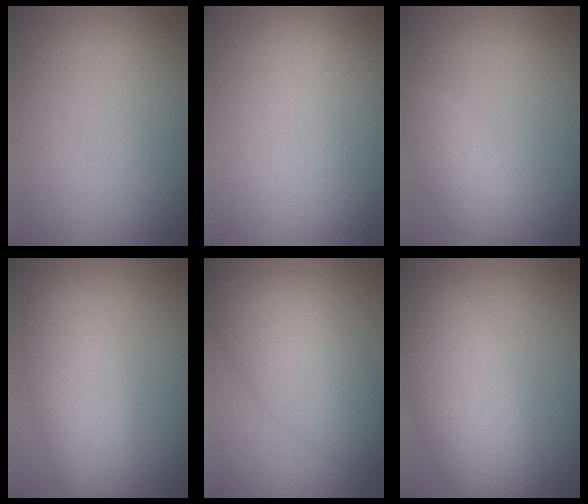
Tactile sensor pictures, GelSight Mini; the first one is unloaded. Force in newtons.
{"total": 0.0}
{"total": 1.9, "press": 1.9, "slide": 0.1}
{"total": 5.3, "press": 5.3, "slide": 0.4}
{"total": 6.8, "press": 6.8, "slide": 0.2}
{"total": 7.1, "press": 7.1, "slide": 0.5}